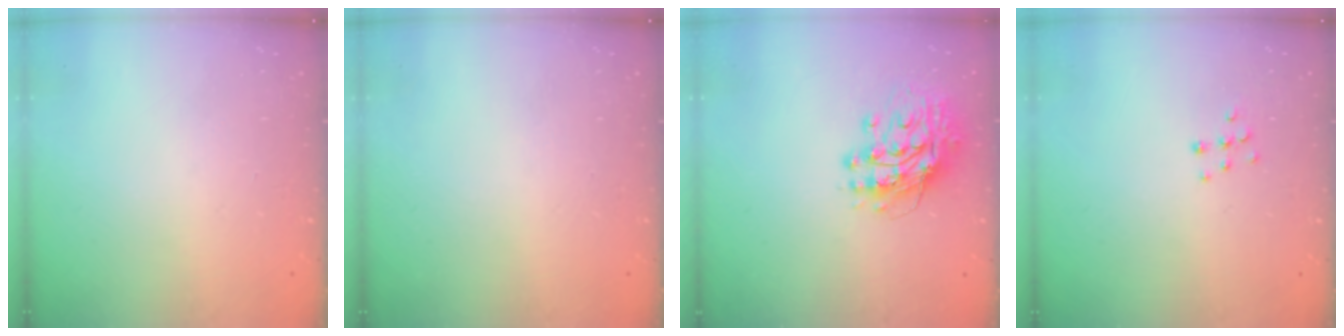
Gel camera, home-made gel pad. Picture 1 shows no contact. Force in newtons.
{"total": 0.0}
{"total": 13.2, "press": 13.1, "slide": 1.2}
{"total": 5.8, "press": 5.8, "slide": 0.3}